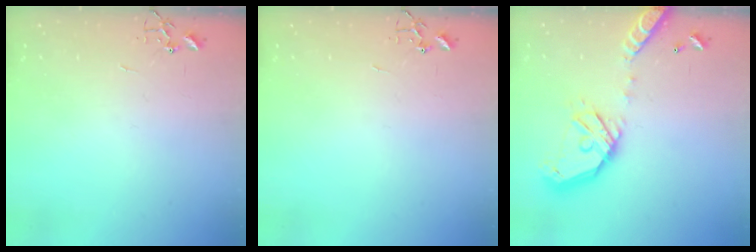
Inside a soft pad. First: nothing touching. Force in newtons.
{"total": 0.0}
{"total": 19.5, "press": 19.2, "slide": 3.4}